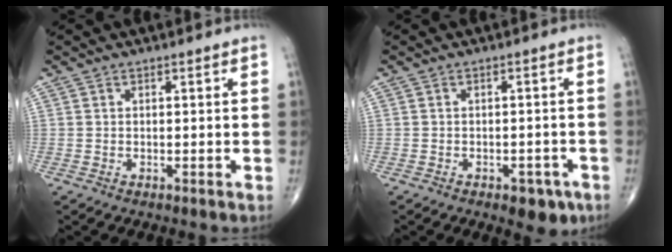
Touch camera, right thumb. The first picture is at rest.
{"total": 4.9, "force": [-2.8, 2.5, 3.1], "torque": [-0.020, 0.013, -0.032]}